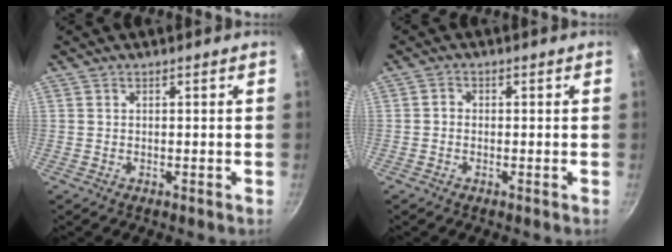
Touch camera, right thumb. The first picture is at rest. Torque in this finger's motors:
{"motor_torque": [-0.48, 0.23, 0.38, -0.15, 0.07]}